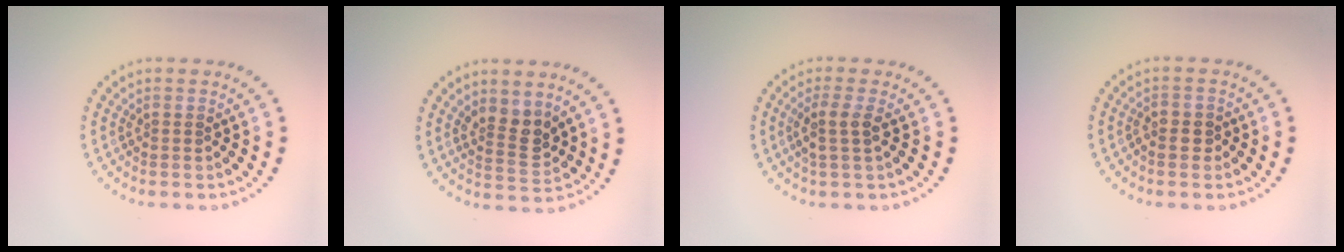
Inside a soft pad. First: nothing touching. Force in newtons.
{"total": 2.7, "press": 2.5, "slide": 1.1}
{"total": 2.2, "press": 1.8, "slide": 1.3}
{"total": 1.3, "press": 1.2, "slide": 0.5}